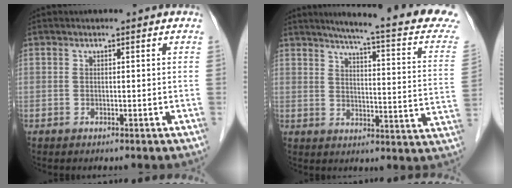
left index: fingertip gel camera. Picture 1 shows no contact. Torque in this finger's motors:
{"motor_torque": [0.66, -1.01, 0.19, 0.06]}